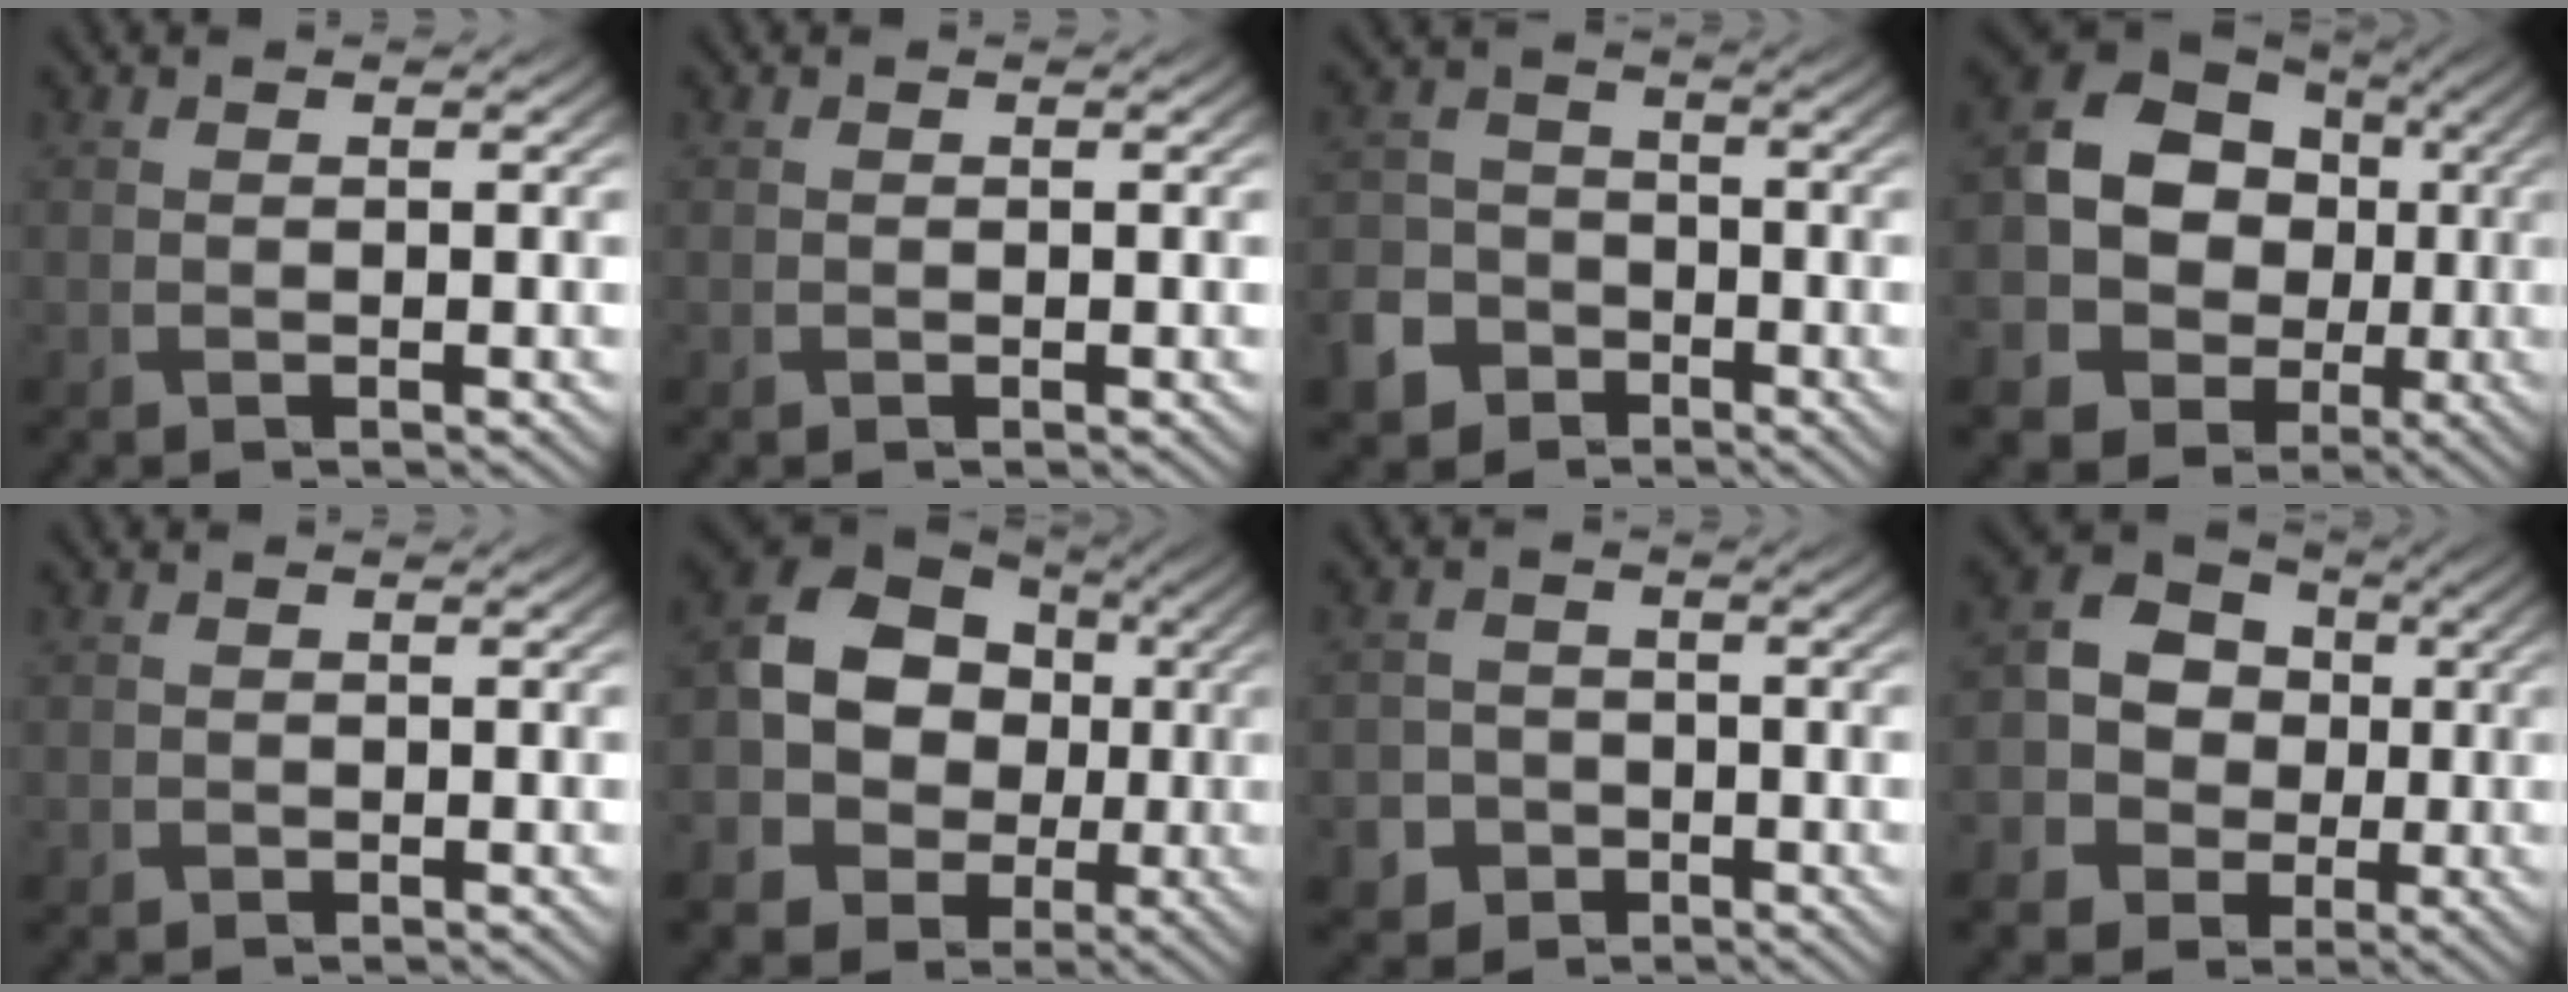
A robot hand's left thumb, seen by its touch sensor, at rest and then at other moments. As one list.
[{"total": 0.0}, {"total": 7.3, "force": [-4.3, 5.3, 2.5], "torque": [-0.069, -0.020, -0.093]}, {"total": 15.6, "force": [-0.4, 13.5, 7.8], "torque": [-0.177, -0.005, -0.018]}, {"total": 0.6, "force": [-0.3, 0.5, 0.0], "torque": [0.003, -0.005, -0.006]}, {"total": 13.4, "force": [-1.0, 11.3, 7.1], "torque": [-0.160, -0.007, -0.027]}, {"total": 4.0, "force": [-1.9, 3.5, 0.8], "torque": [-0.008, -0.004, -0.048]}, {"total": 8.4, "force": [-1.3, 7.5, 3.5], "torque": [-0.080, -0.004, -0.043]}]